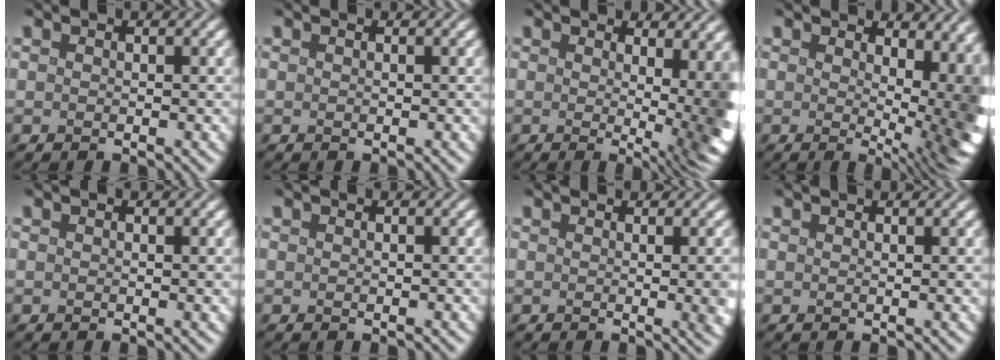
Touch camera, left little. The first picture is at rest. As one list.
[{"total": 0.0}, {"total": 8.7, "force": [1.0, 2.9, 8.1], "torque": [-0.050, -0.002, 0.008]}, {"total": 10.6, "force": [2.4, 4.7, 9.3], "torque": [-0.073, -0.002, 0.042]}, {"total": 0.6, "force": [0.1, 0.0, 0.6], "torque": [-0.004, -0.002, 0.000]}, {"total": 0.0}, {"total": 5.1, "force": [0.3, 1.8, 4.7], "torque": [-0.029, 0.003, 0.006]}, {"total": 1.2, "force": [1.0, 0.2, 0.6], "torque": [-0.003, 0.002, 0.012]}]